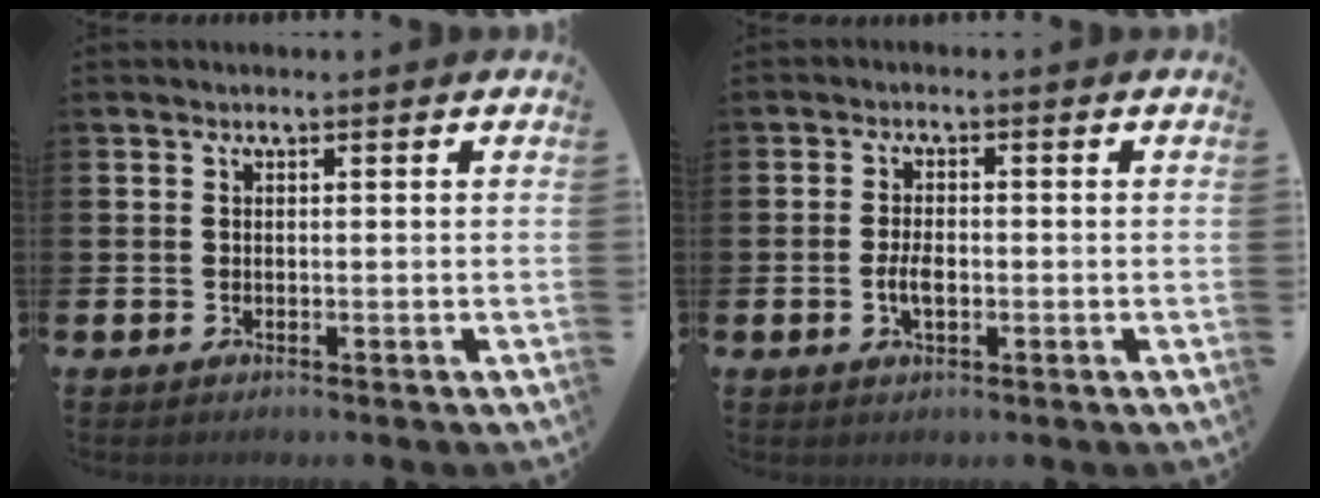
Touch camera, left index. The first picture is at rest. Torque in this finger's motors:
{"motor_torque": [0.28, 0.12, 0.11, 0.04]}